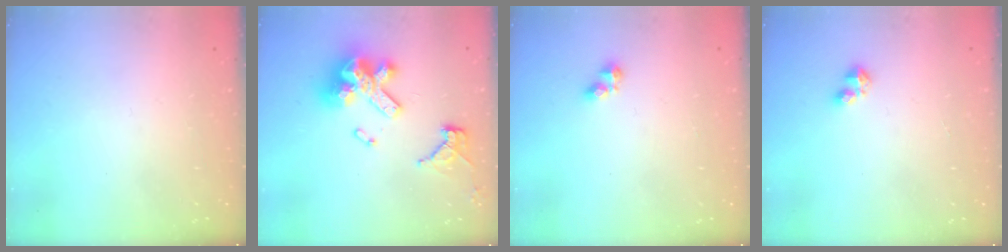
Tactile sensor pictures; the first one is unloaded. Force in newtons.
{"total": 14.5, "press": 13.9, "slide": 4.0}
{"total": 4.3, "press": 4.3, "slide": 0.7}
{"total": 3.3, "press": 3.3, "slide": 0.5}